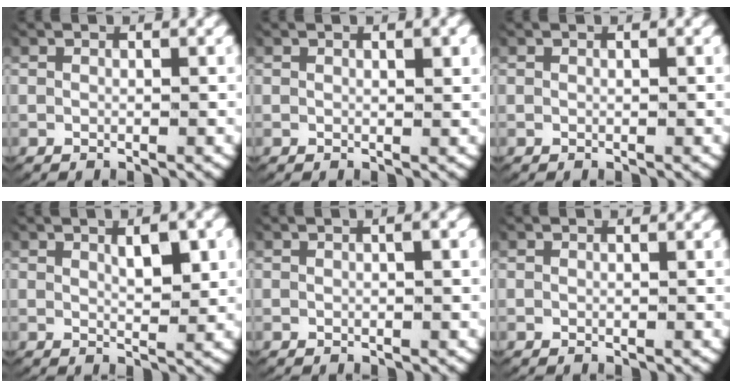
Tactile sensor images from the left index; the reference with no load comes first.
{"total": 0.9, "force": [0.4, 0.0, 0.8], "torque": [-0.011, -0.003, 0.008]}
{"total": 0.0}
{"total": 2.8, "force": [1.1, 0.8, 2.5], "torque": [-0.037, -0.004, 0.022]}
{"total": 1.1, "force": [0.3, 0.2, 1.0], "torque": [-0.014, 0.007, 0.005]}
{"total": 0.0}